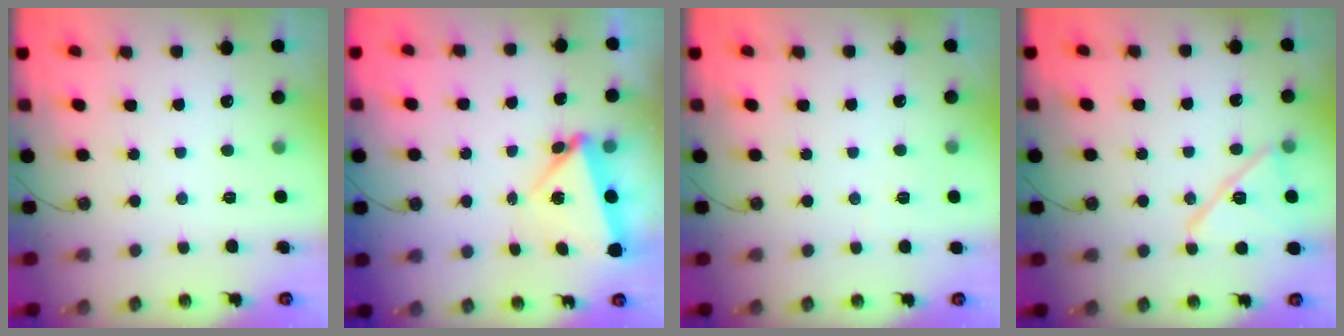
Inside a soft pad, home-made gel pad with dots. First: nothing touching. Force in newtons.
{"total": 6.0, "press": 5.8, "slide": 1.7}
{"total": 1.4, "press": 1.4, "slide": 0.5}
{"total": 13.5, "press": 13.5, "slide": 0.7}